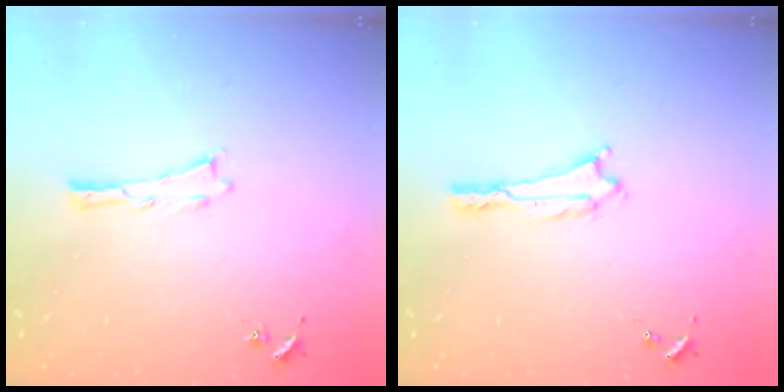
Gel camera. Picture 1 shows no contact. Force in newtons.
{"total": 0.0}